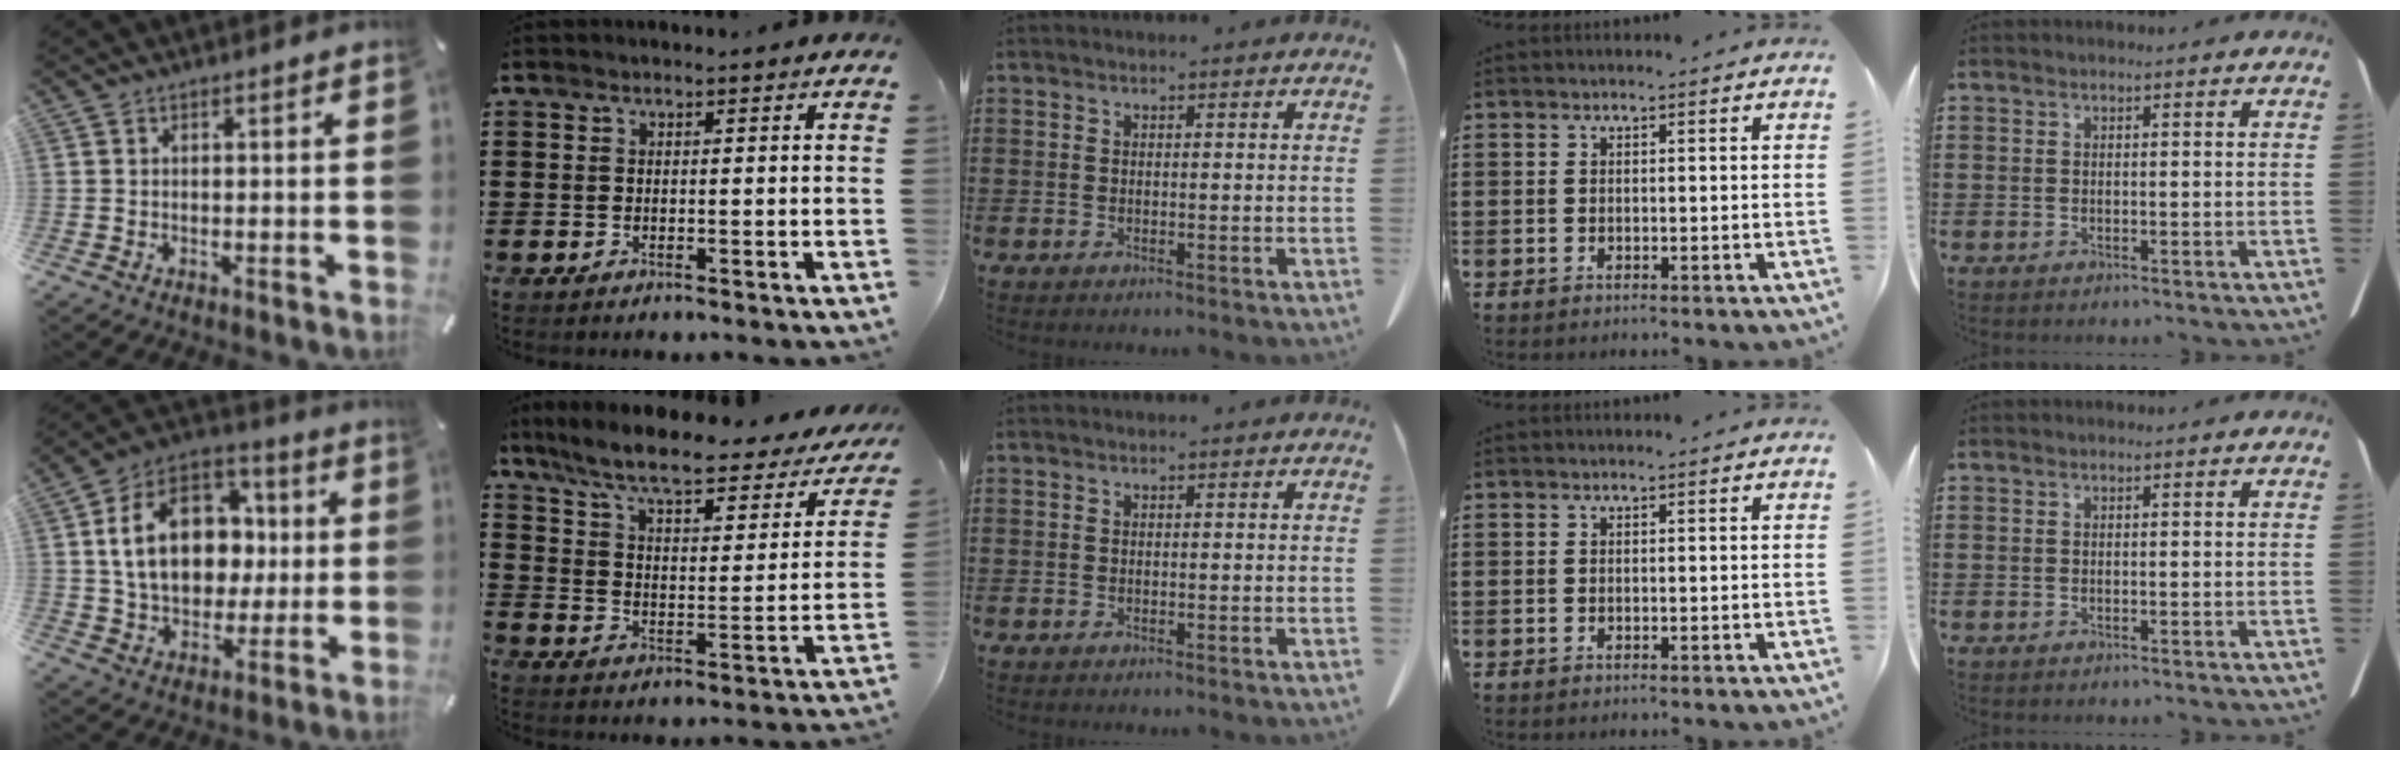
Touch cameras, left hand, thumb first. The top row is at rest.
{"thumb": {"total": 19.0, "force": [1.9, 14.5, 12.2], "torque": [-0.229, 0.013, 0.037]}, "index": {"total": 7.6, "force": [6.2, 0.9, 4.2], "torque": [-0.106, -0.039, 0.103]}}